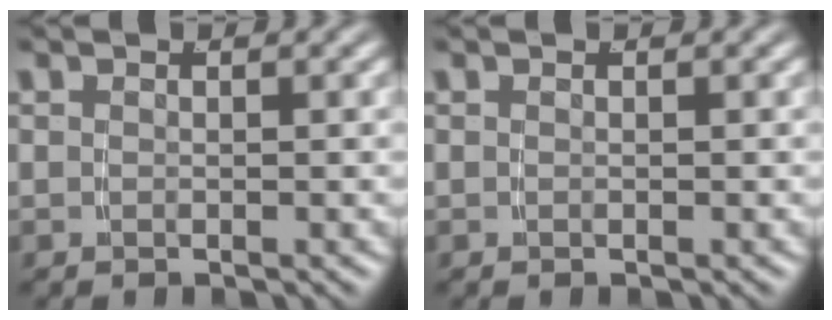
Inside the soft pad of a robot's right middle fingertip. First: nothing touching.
{"total": 0.0}